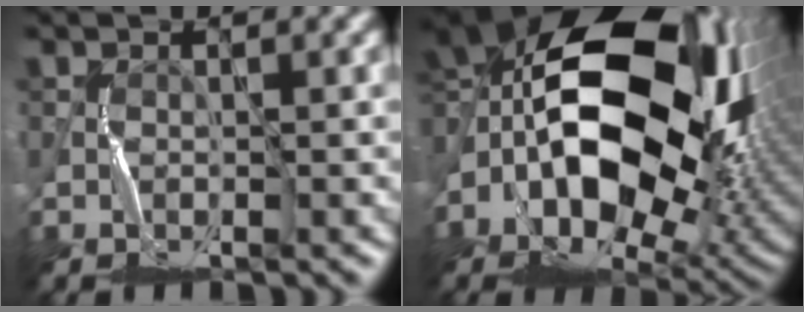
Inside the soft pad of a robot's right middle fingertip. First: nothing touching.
{"total": 18.2, "force": [0.0, 11.6, 14.0], "torque": [-0.258, 0.001, 0.001]}